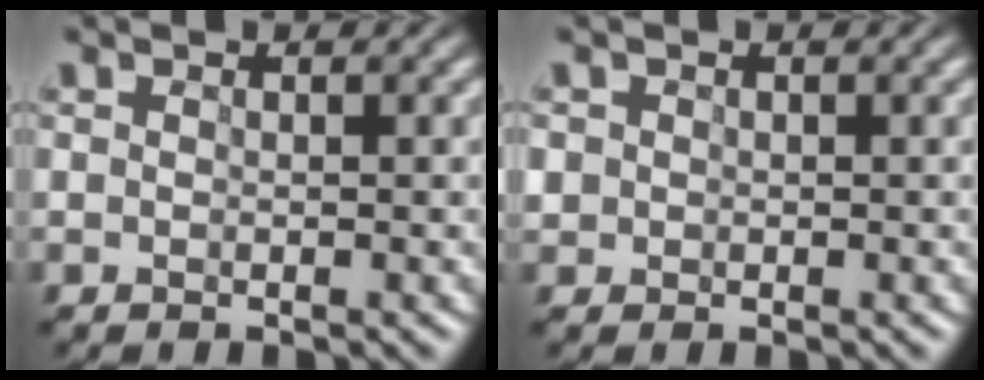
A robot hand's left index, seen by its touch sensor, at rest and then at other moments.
{"total": 2.7, "force": [0.2, 2.6, 0.7], "torque": [-0.023, 0.027, -0.003]}